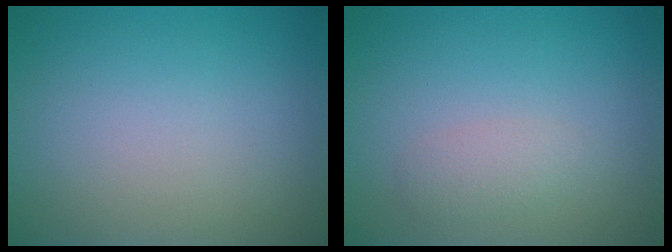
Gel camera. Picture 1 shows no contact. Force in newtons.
{"total": 1.5, "press": 1.5, "slide": 0.1}